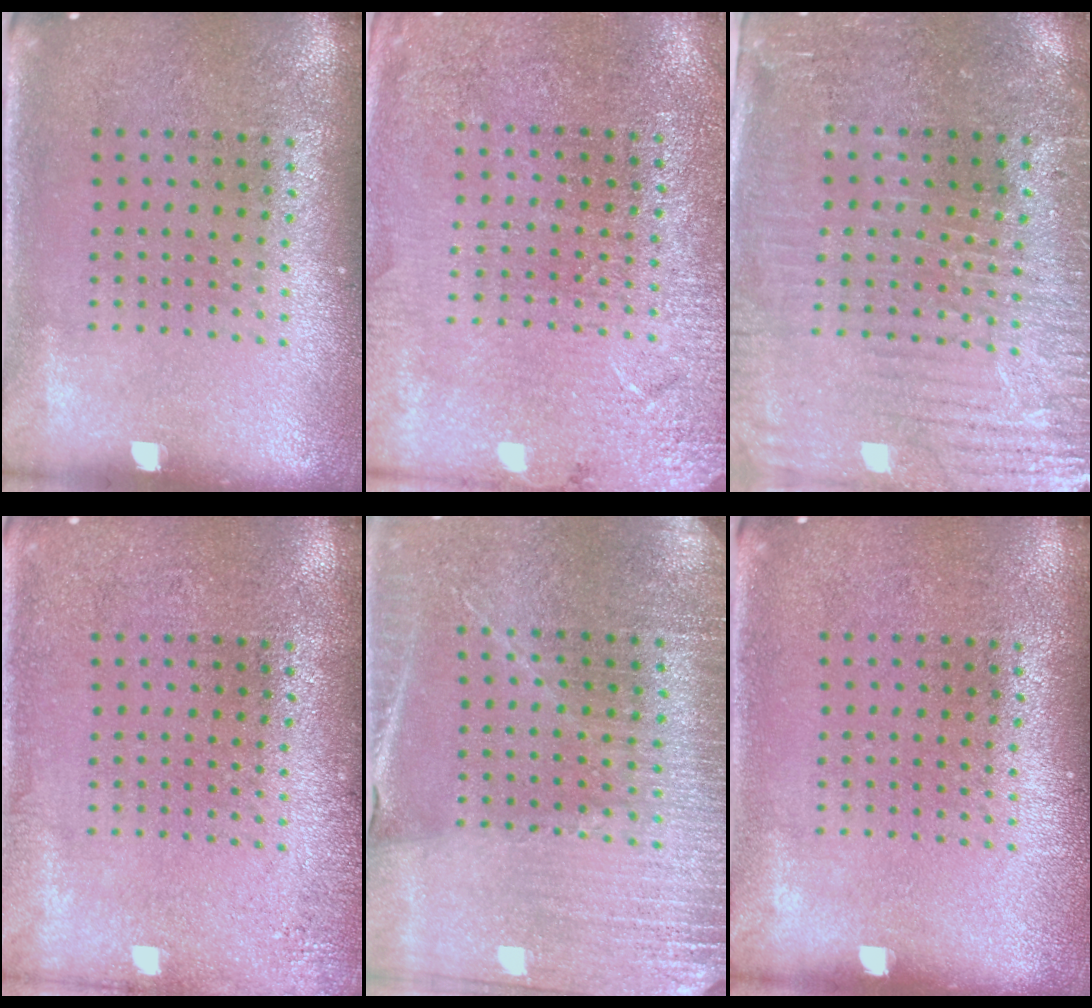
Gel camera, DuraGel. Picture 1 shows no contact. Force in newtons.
{"total": 2.8, "press": 2.8, "slide": 0.1}
{"total": 3.7, "press": 3.4, "slide": 1.5}
{"total": 1.4, "press": 1.4, "slide": 0.2}
{"total": 3.1, "press": 3.1, "slide": 0.4}
{"total": 0.0}